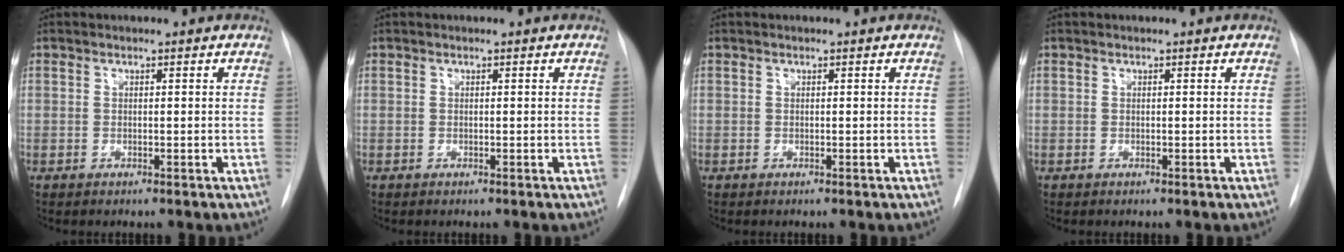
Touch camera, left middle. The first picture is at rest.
{"total": 0.0}
{"total": 0.0}
{"total": 0.0}